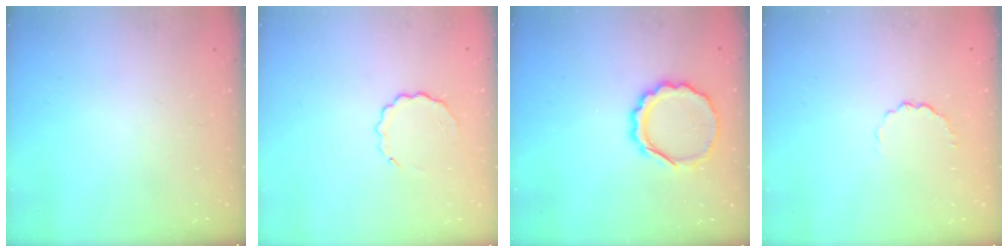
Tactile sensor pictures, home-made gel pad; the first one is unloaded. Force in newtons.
{"total": 5.0, "press": 4.8, "slide": 1.3}
{"total": 10.2, "press": 10.0, "slide": 1.9}
{"total": 3.5, "press": 3.3, "slide": 1.3}